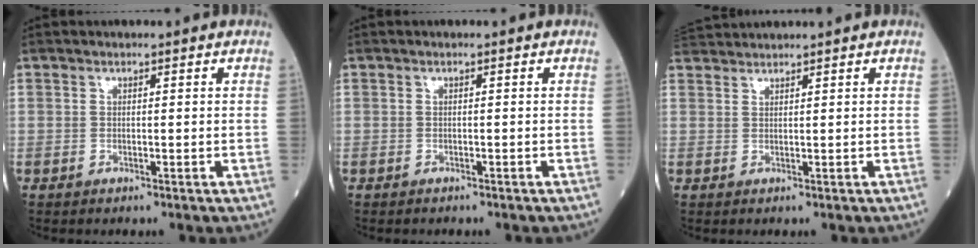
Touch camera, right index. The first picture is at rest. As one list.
[{"total": 1.3, "force": [-1.2, 0.4, 0.5], "torque": [-0.012, -0.002, -0.015]}, {"total": 2.6, "force": [2.6, -0.6, -0.1], "torque": [-0.005, 0.020, 0.057]}]